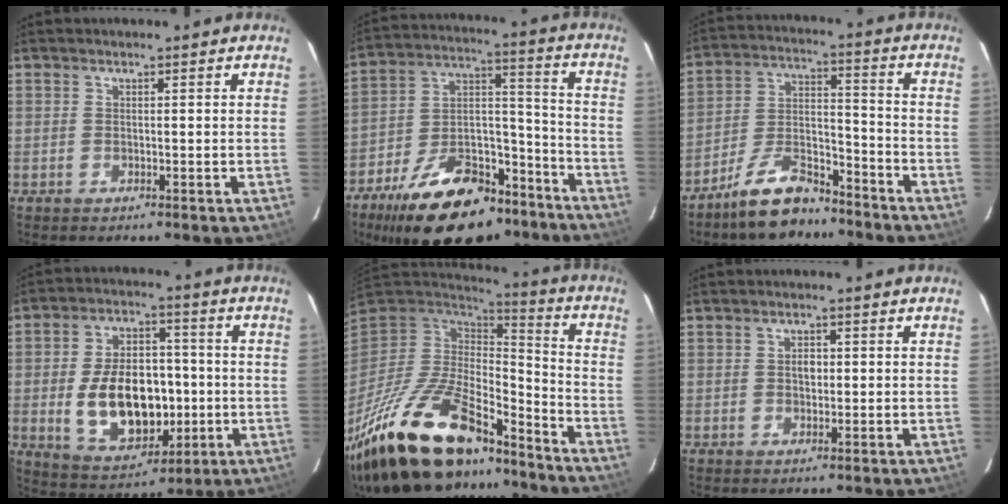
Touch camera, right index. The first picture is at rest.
{"total": 23.7, "force": [-16.4, 11.8, 12.5], "torque": [-0.235, 0.040, -0.238]}
{"total": 12.1, "force": [-9.7, 4.5, 5.8], "torque": [-0.121, 0.027, -0.168]}
{"total": 16.7, "force": [-2.3, 10.5, 12.8], "torque": [-0.251, 0.012, -0.011]}
{"total": 30.2, "force": [-20.8, 11.6, 18.7], "torque": [-0.369, -0.035, -0.338]}
{"total": 1.8, "force": [0.1, 1.3, 1.2], "torque": [-0.021, 0.006, 0.001]}